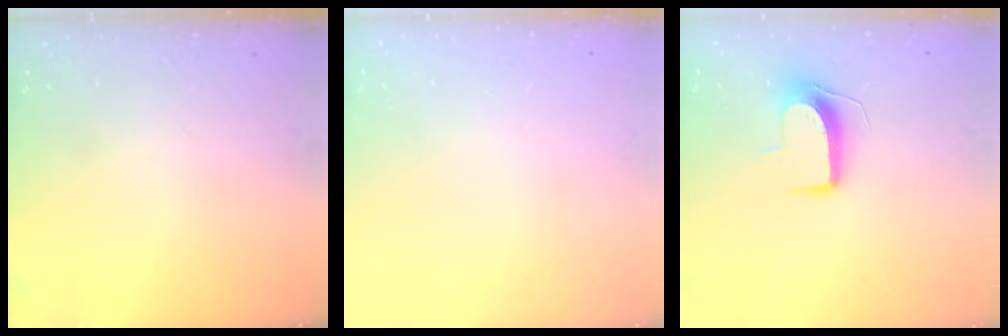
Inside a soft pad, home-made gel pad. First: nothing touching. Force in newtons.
{"total": 0.0}
{"total": 9.6, "press": 9.6, "slide": 0.2}